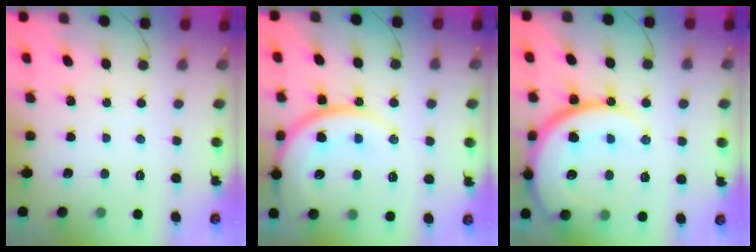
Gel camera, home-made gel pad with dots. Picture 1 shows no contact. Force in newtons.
{"total": 19.6, "press": 19.3, "slide": 3.5}
{"total": 21.6, "press": 21.5, "slide": 2.5}